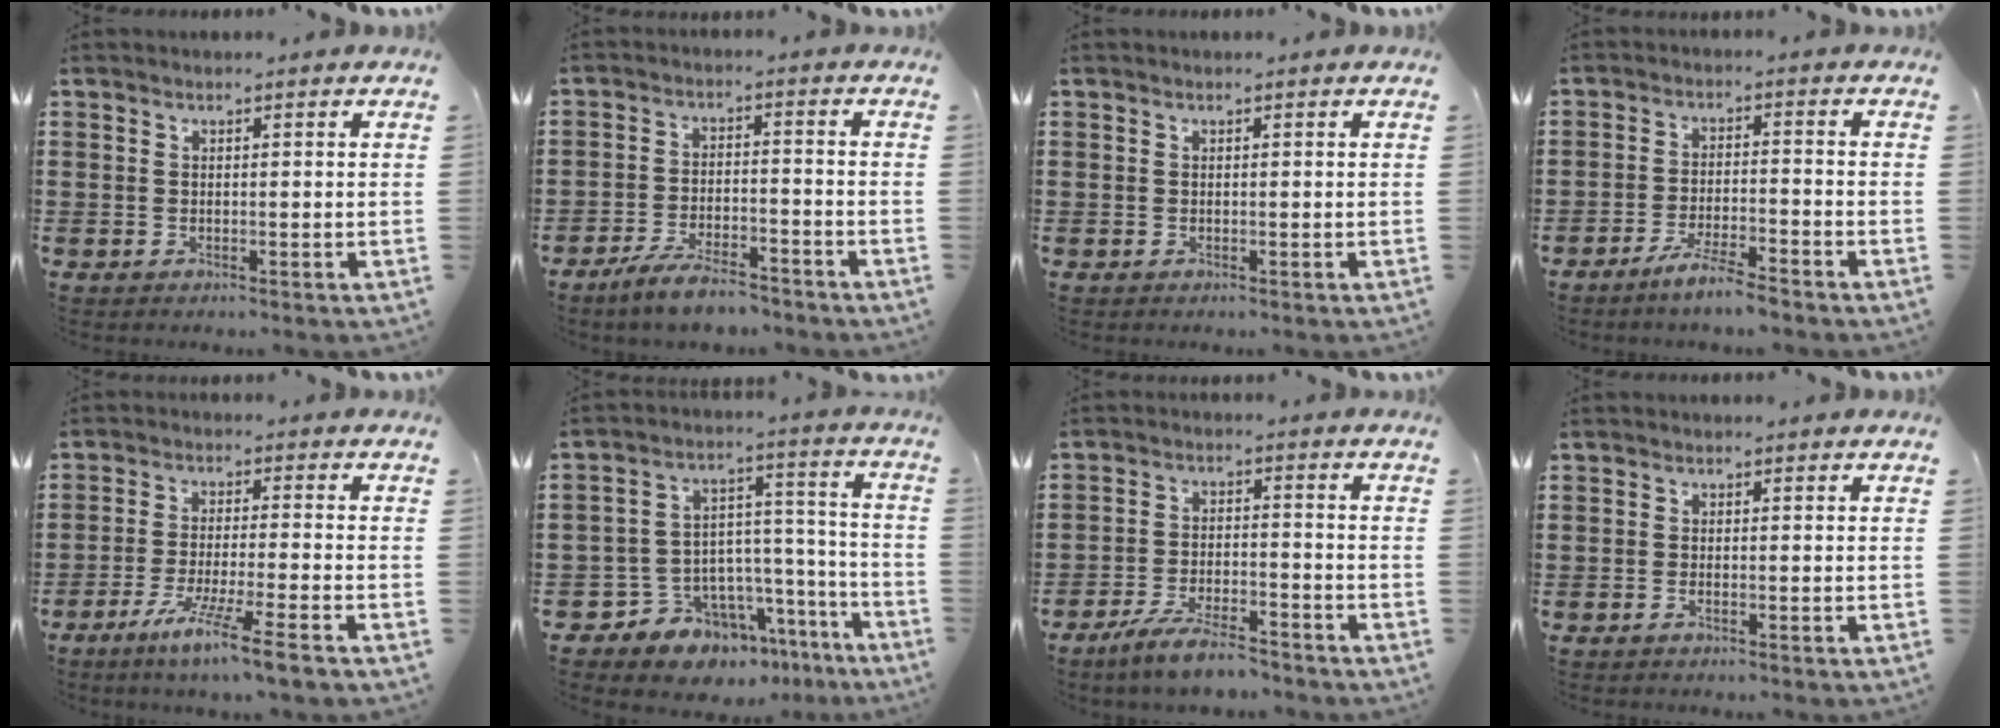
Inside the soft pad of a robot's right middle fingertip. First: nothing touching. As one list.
[{"total": 5.8, "force": [-5.1, 0.9, 2.6], "torque": [-0.053, 0.001, -0.099]}, {"total": 0.0}, {"total": 4.8, "force": [-4.1, 0.0, 2.4], "torque": [-0.045, -0.002, -0.078]}, {"total": 7.0, "force": [-5.3, -0.4, 4.6], "torque": [-0.090, -0.013, -0.101]}, {"total": 9.5, "force": [-8.1, 4.7, 1.6], "torque": [-0.040, 0.025, -0.149]}, {"total": 6.1, "force": [-5.3, 0.8, 2.9], "torque": [-0.065, -0.004, -0.103]}, {"total": 0.5, "force": [-0.3, 0.1, 0.4], "torque": [-0.008, -0.003, -0.005]}]